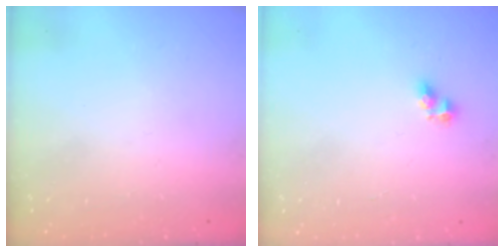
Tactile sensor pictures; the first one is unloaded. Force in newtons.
{"total": 5.1, "press": 5.0, "slide": 0.4}